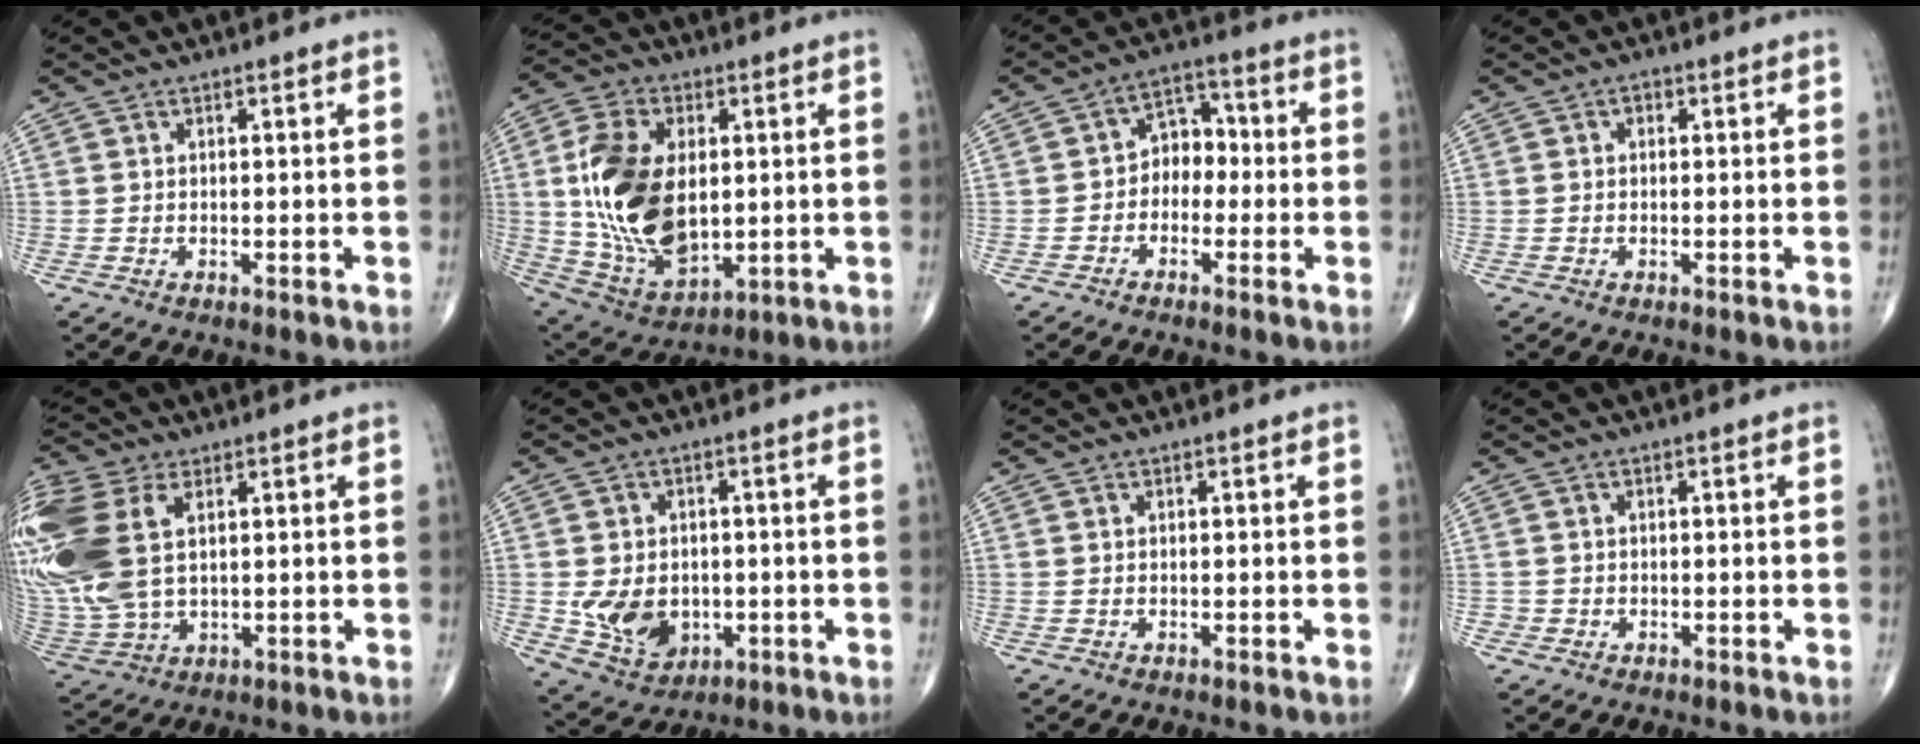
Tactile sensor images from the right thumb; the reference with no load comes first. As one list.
[{"total": 20.1, "force": [1.6, 12.1, 16.0], "torque": [-0.299, -0.013, 0.044]}, {"total": 6.4, "force": [-1.2, 4.9, 4.0], "torque": [-0.028, 0.034, -0.036]}, {"total": 1.7, "force": [0.5, 1.3, 1.0], "torque": [-0.003, 0.002, 0.003]}, {"total": 22.3, "force": [5.5, 13.5, 16.9], "torque": [-0.445, 0.010, 0.114]}, {"total": 9.3, "force": [-1.2, 7.2, 5.7], "torque": [-0.074, -0.002, -0.003]}, {"total": 0.0}, {"total": 1.0, "force": [-0.4, 1.0, -0.1], "torque": [0.006, 0.005, -0.011]}]